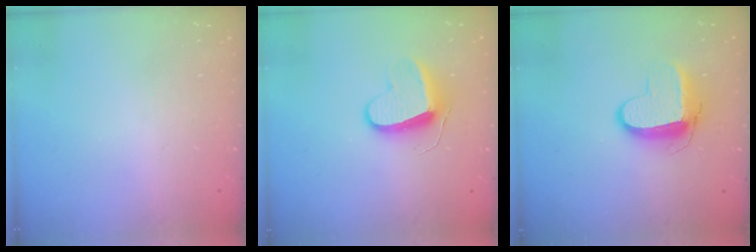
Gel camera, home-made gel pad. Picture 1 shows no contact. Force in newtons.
{"total": 9.3, "press": 9.3, "slide": 0.1}
{"total": 9.5, "press": 9.5, "slide": 0.8}